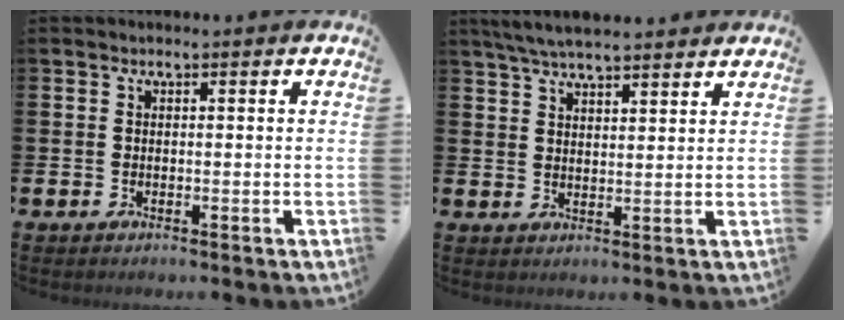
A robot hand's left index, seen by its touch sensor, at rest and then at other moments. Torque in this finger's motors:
{"motor_torque": [1.13, -1.01, 0.35, 0.21]}